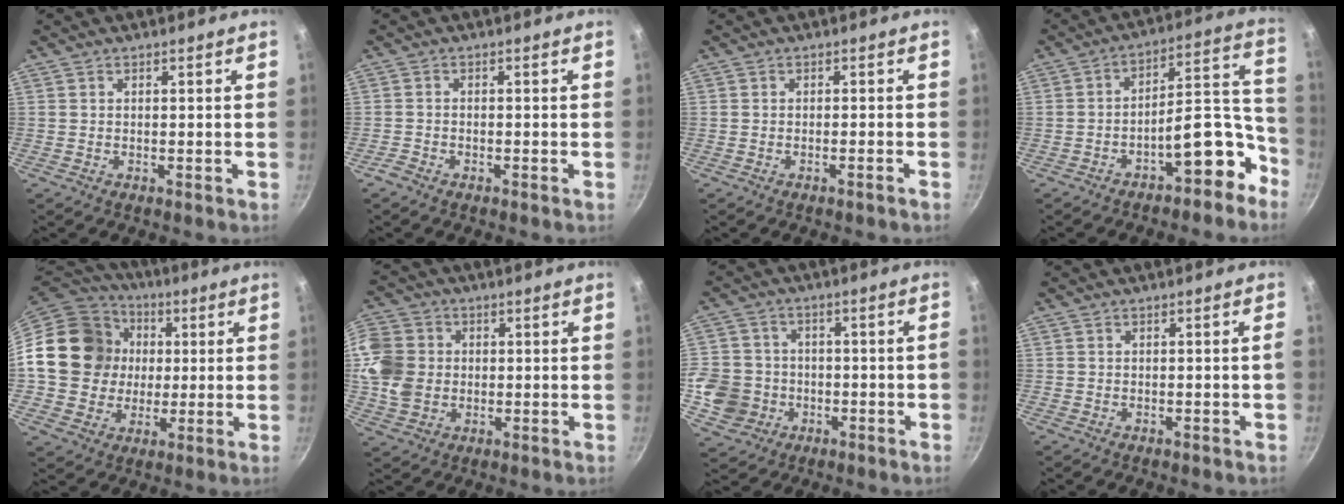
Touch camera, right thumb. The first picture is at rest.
{"total": 1.6, "force": [-1.4, 0.7, 0.6], "torque": [-0.027, 0.011, -0.030]}
{"total": 1.0, "force": [-0.7, 0.0, 0.7], "torque": [-0.022, 0.013, -0.009]}
{"total": 12.7, "force": [-7.1, 5.5, 8.9], "torque": [-0.060, 0.101, -0.103]}
{"total": 19.6, "force": [1.7, 17.3, 9.0], "torque": [-0.144, 0.026, 0.030]}
{"total": 11.1, "force": [0.2, 9.5, 5.7], "torque": [-0.093, 0.003, -0.005]}
{"total": 11.0, "force": [-3.3, 9.8, 4.0], "torque": [-0.061, 0.036, -0.060]}
{"total": 1.2, "force": [-0.5, 0.2, 1.1], "torque": [-0.025, 0.009, -0.002]}